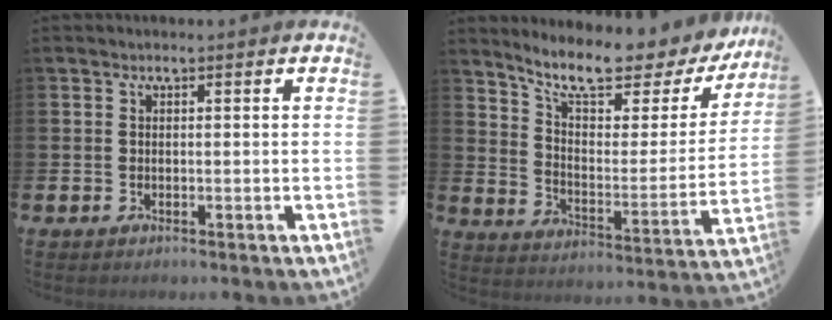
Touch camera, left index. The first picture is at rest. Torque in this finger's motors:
{"motor_torque": [0.23, -0.69, 0.86, 0.21]}